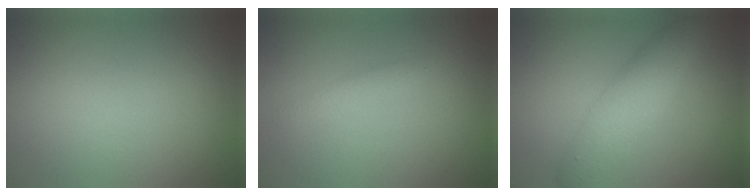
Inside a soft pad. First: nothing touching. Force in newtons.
{"total": 1.3, "press": 1.3, "slide": 0.0}
{"total": 4.7, "press": 4.7, "slide": 0.1}